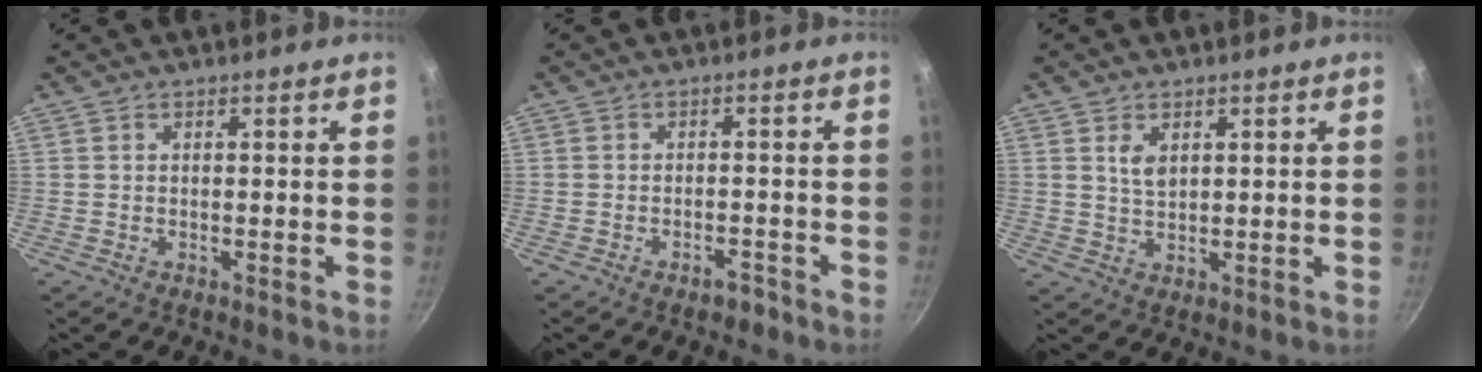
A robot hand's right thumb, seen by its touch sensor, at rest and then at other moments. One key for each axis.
{"total": 2.3, "fx": -1.8, "fy": 1.2, "fz": 1.0, "tx": -0.004, "ty": 0.024, "tz": -0.018}
{"total": 3.3, "fx": 1.3, "fy": 2.0, "fz": 2.3, "tx": -0.037, "ty": -0.009, "tz": 0.026}